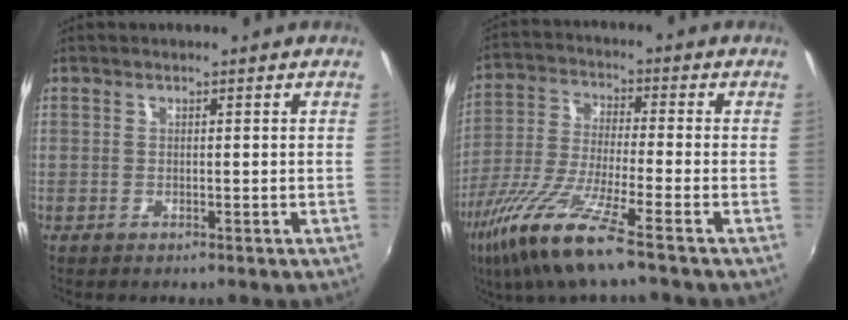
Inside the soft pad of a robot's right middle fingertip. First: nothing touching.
{"total": 13.3, "force": [-8.4, 0.6, 10.2], "torque": [-0.218, -0.034, -0.164]}